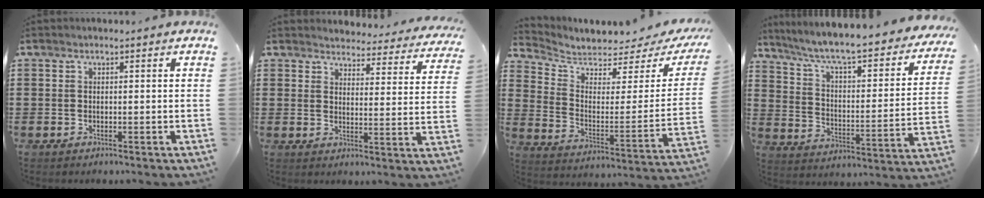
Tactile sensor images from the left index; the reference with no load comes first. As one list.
[{"total": 3.9, "force": [3.8, 0.4, 0.3], "torque": [-0.018, -0.029, 0.064]}, {"total": 4.3, "force": [3.9, 1.2, 1.2], "torque": [-0.051, -0.035, 0.064]}, {"total": 6.6, "force": [5.4, 0.2, 3.8], "torque": [-0.096, -0.048, 0.084]}]